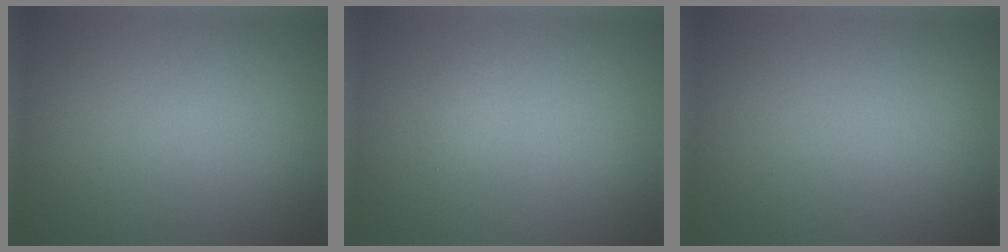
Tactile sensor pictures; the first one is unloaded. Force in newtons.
{"total": 0.6, "press": 0.6, "slide": 0.0}
{"total": 0.0}